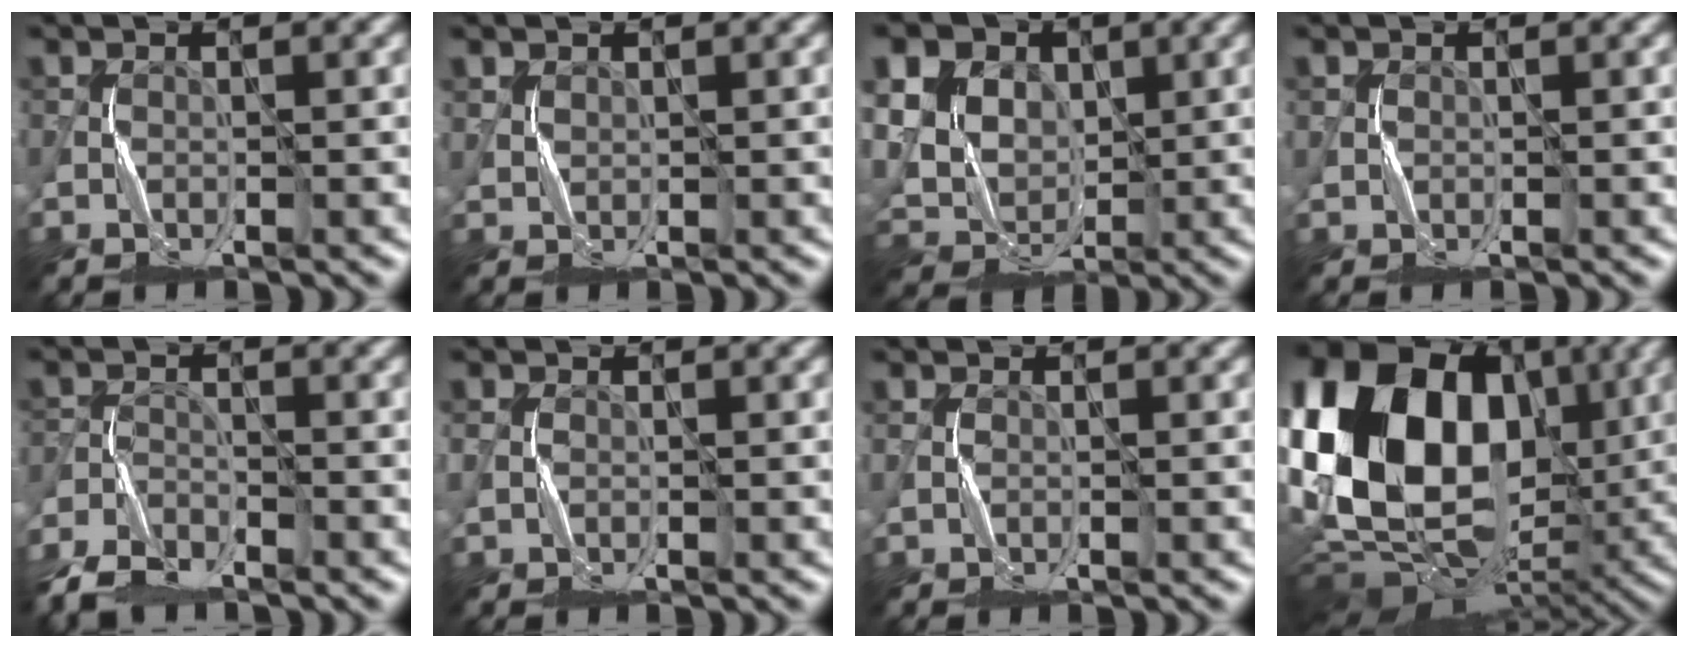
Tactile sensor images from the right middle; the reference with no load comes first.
{"total": 1.1, "force": [0.9, 0.5, 0.1], "torque": [-0.006, -0.002, 0.022]}
{"total": 16.5, "force": [6.6, 12.7, 8.1], "torque": [-0.193, 0.035, 0.108]}
{"total": 0.5, "force": [0.1, 0.5, 0.0], "torque": [0.003, 0.000, 0.003]}
{"total": 5.3, "force": [-4.3, 2.0, 2.4], "torque": [-0.051, -0.010, -0.096]}
{"total": 1.1, "force": [-0.1, 0.9, 0.5], "torque": [-0.011, -0.001, -0.003]}
{"total": 0.6, "force": [0.0, 0.5, 0.3], "torque": [-0.007, 0.000, 0.000]}
{"total": 21.5, "force": [3.1, 15.5, 14.5], "torque": [-0.282, 0.015, 0.059]}